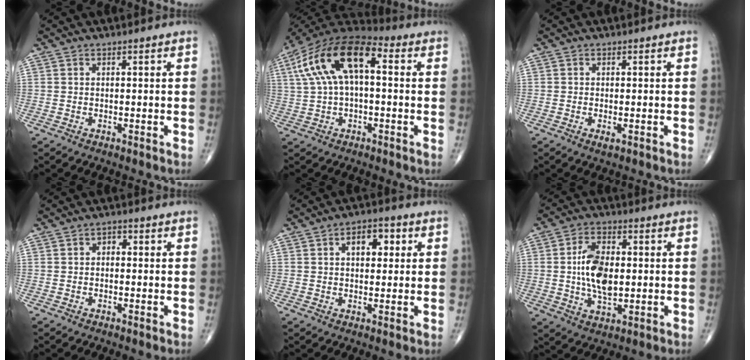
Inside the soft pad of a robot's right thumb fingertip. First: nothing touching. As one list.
[{"total": 17.1, "force": [3.4, 8.4, 14.5], "torque": [-0.271, 0.047, 0.049]}, {"total": 1.2, "force": [-0.4, 0.4, 1.1], "torque": [-0.019, -0.003, -0.008]}, {"total": 1.6, "force": [0.1, 1.2, 1.1], "torque": [-0.005, 0.005, -0.005]}, {"total": 6.6, "force": [1.9, 3.9, 5.0], "torque": [-0.050, 0.006, 0.024]}, {"total": 10.6, "force": [0.3, 5.9, 8.8], "torque": [-0.154, 0.000, 0.007]}]